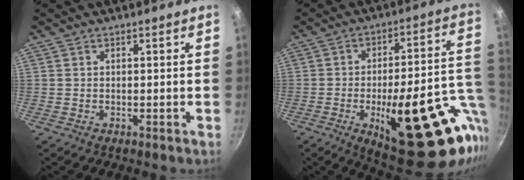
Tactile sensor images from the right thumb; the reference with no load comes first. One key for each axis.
{"total": 27.3, "fx": -8.0, "fy": 10.1, "fz": 24.1, "tx": -0.288, "ty": 0.014, "tz": -0.096}